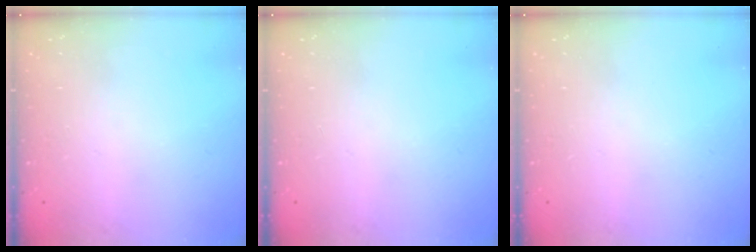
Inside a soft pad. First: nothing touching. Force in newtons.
{"total": 0.0}
{"total": 0.0}